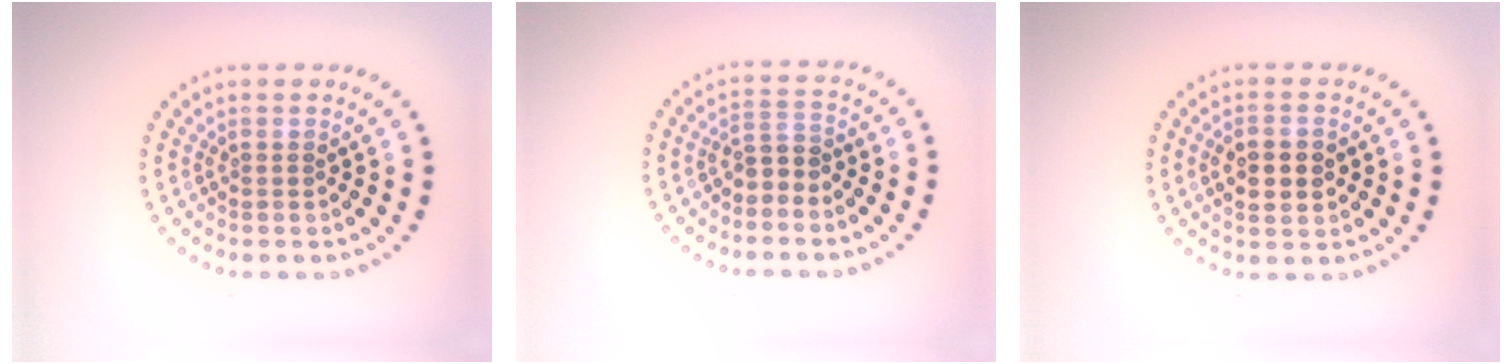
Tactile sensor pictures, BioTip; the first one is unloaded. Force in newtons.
{"total": 1.9, "press": 1.6, "slide": 1.0}
{"total": 3.7, "press": 3.7, "slide": 0.1}